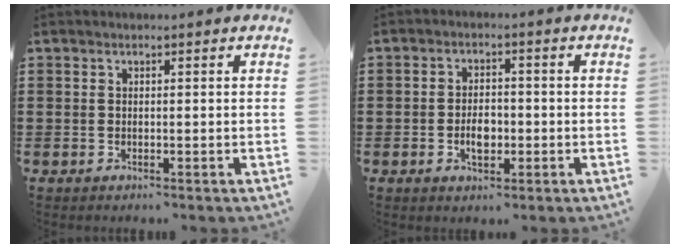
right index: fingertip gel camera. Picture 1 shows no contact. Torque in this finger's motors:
{"motor_torque": [2.14, 0.00, 0.11, 0.05]}